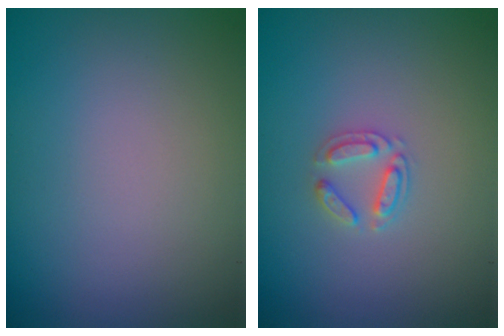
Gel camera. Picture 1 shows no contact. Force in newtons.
{"total": 1.9, "press": 1.9, "slide": 0.3}